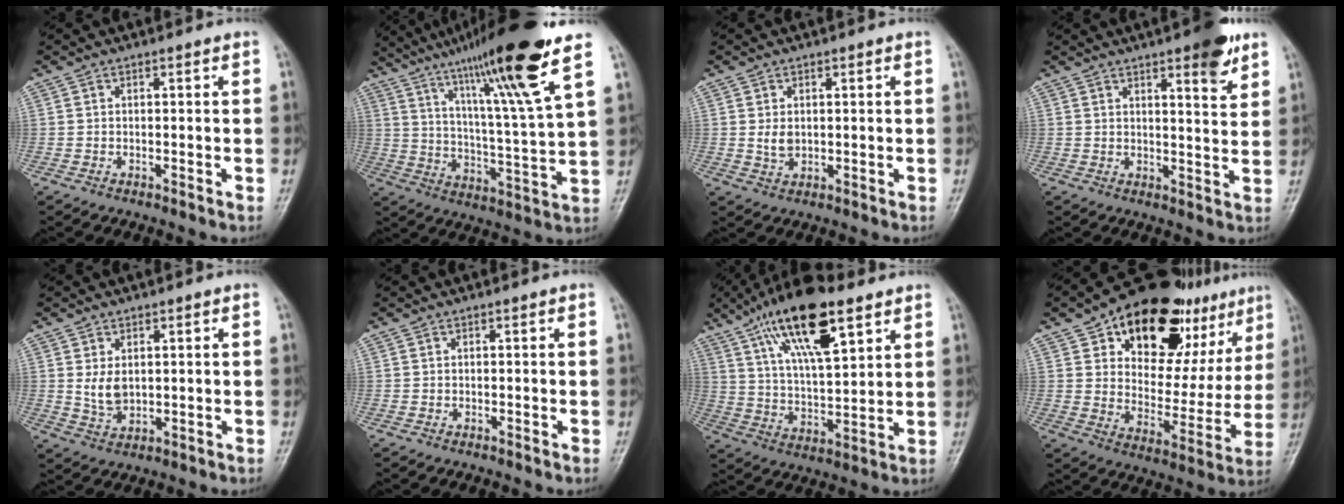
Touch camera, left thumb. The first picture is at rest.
{"total": 21.3, "force": [13.2, 0.7, 16.6], "torque": [-0.258, -0.053, 0.218]}
{"total": 2.6, "force": [0.4, 1.9, 1.7], "torque": [-0.024, -0.006, 0.013]}
{"total": 7.7, "force": [4.7, 1.8, 5.8], "torque": [-0.068, -0.025, 0.062]}
{"total": 4.2, "force": [1.0, 2.9, 3.0], "torque": [-0.044, -0.014, 0.028]}
{"total": 0.0}
{"total": 18.5, "force": [10.2, 6.4, 14.1], "torque": [-0.225, -0.027, 0.183]}
{"total": 25.5, "force": [15.2, 14.0, 15.0], "torque": [-0.158, -0.039, 0.227]}